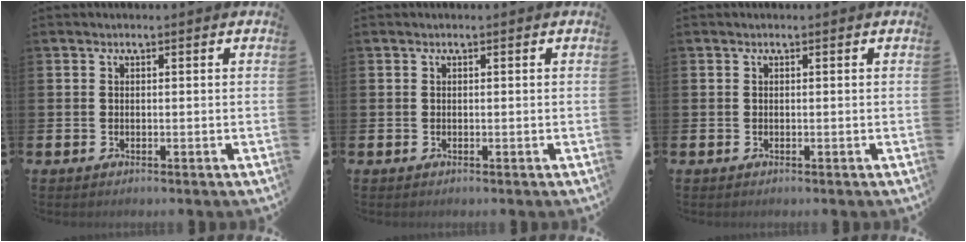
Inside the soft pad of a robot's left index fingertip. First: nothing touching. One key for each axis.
{"total": 0.0}
{"total": 0.0}